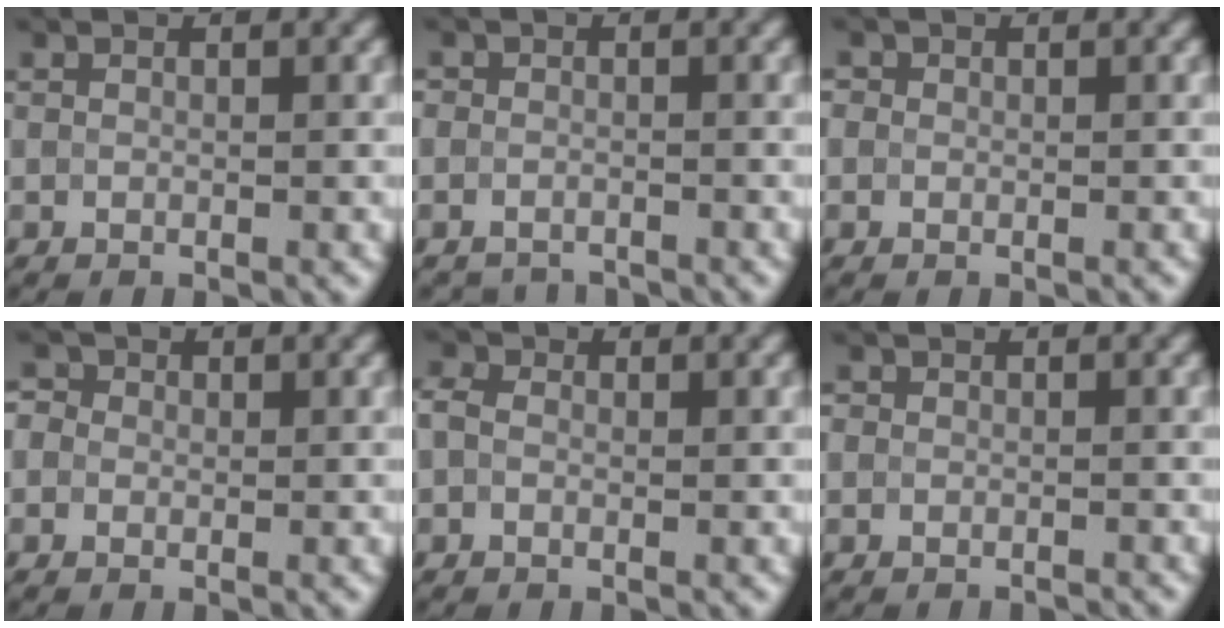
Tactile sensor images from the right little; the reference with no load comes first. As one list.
[{"total": 2.0, "force": [-1.8, 0.9, -0.2], "torque": [0.021, -0.005, -0.036]}, {"total": 0.9, "force": [0.3, 0.9, 0.1], "torque": [0.008, -0.002, -0.002]}, {"total": 2.2, "force": [0.8, 1.9, 0.9], "torque": [0.002, 0.016, -0.015]}, {"total": 1.3, "force": [-0.2, 1.1, 0.7], "torque": [-0.012, 0.003, -0.011]}, {"total": 1.2, "force": [-0.9, 0.7, -0.2], "torque": [0.016, -0.002, -0.016]}]